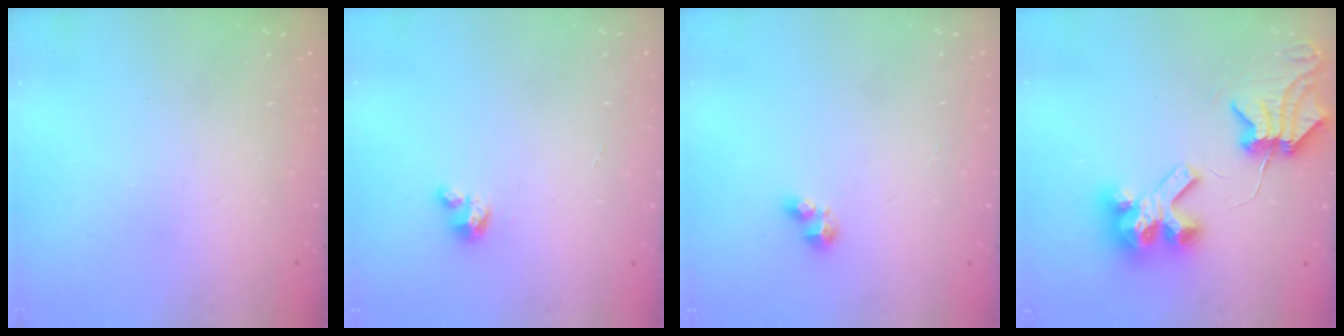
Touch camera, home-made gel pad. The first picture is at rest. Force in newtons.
{"total": 3.3, "press": 3.3, "slide": 0.2}
{"total": 3.5, "press": 3.5, "slide": 0.4}
{"total": 9.8, "press": 9.7, "slide": 1.4}